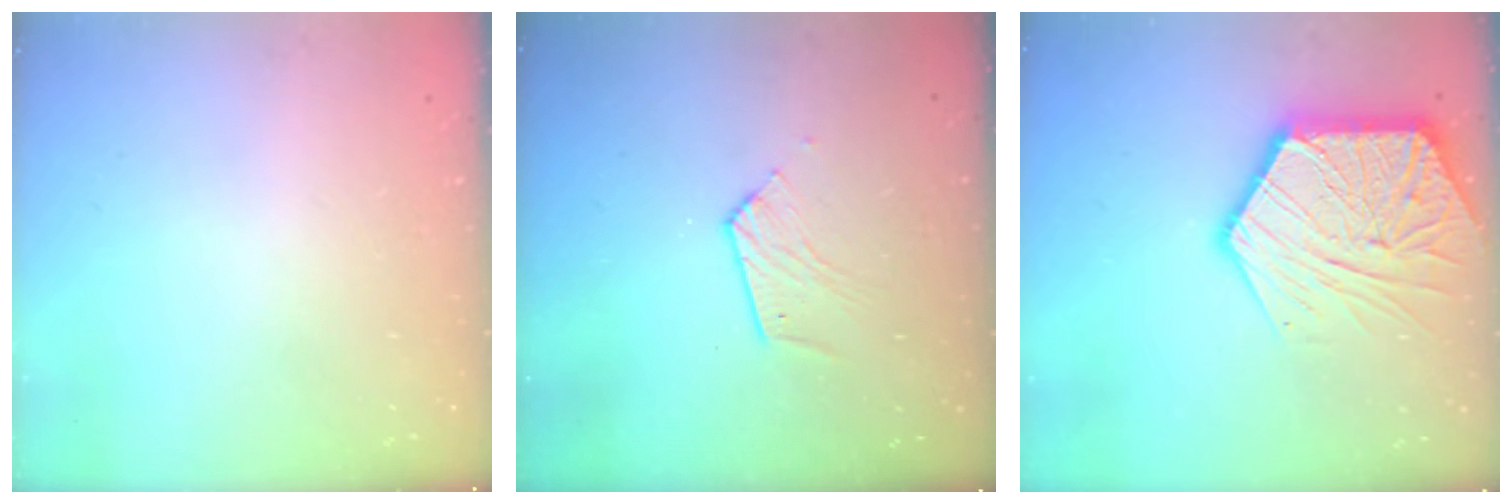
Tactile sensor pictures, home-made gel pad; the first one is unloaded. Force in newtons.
{"total": 7.0, "press": 7.0, "slide": 0.5}
{"total": 19.8, "press": 19.7, "slide": 1.9}